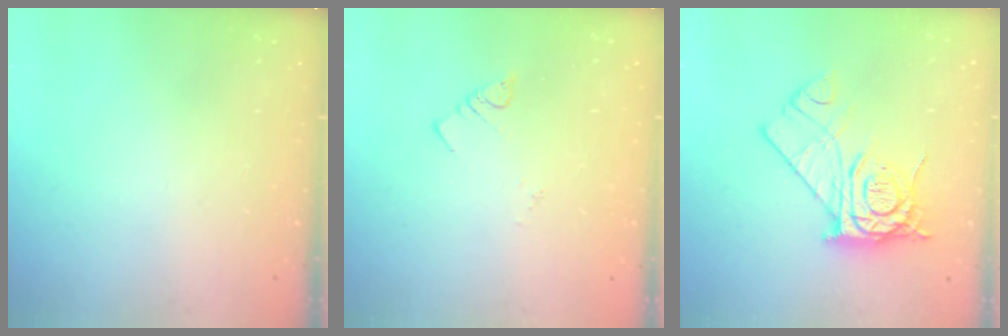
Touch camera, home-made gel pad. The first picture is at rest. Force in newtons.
{"total": 1.9, "press": 1.9, "slide": 0.1}
{"total": 14.2, "press": 14.1, "slide": 1.1}